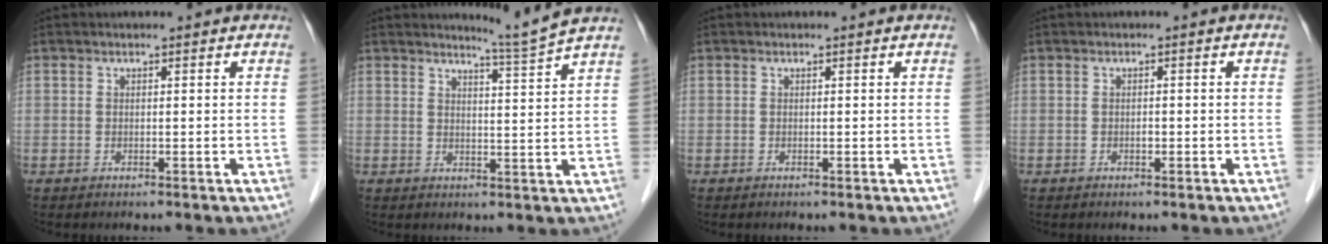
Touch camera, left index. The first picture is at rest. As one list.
[{"total": 4.3, "force": [3.7, -2.3, 0.1], "torque": [-0.019, -0.040, 0.058]}, {"total": 0.0}, {"total": 0.6, "force": [-0.4, 0.3, 0.3], "torque": [-0.005, -0.001, -0.007]}]